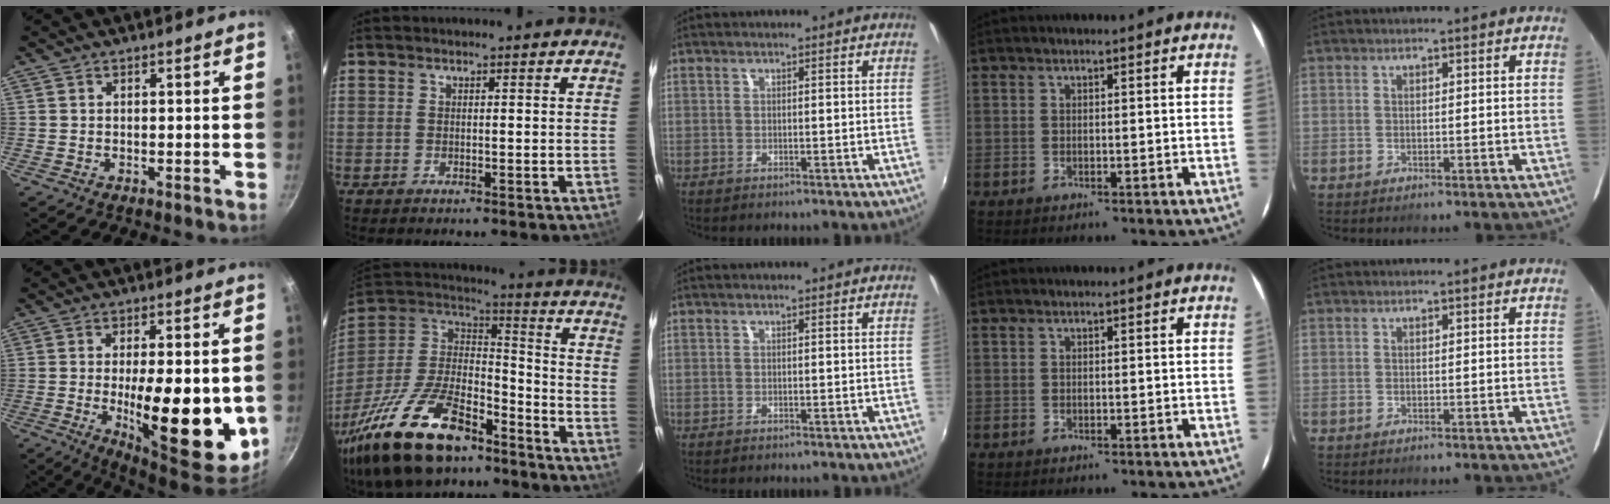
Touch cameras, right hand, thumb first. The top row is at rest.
{"thumb": {"total": 18.6, "force": [-2.7, 6.7, 17.2], "torque": [-0.239, -0.005, -0.030]}, "index": {"total": 28.6, "force": [-18.7, 12.8, 17.4], "torque": [-0.363, -0.020, -0.310]}}